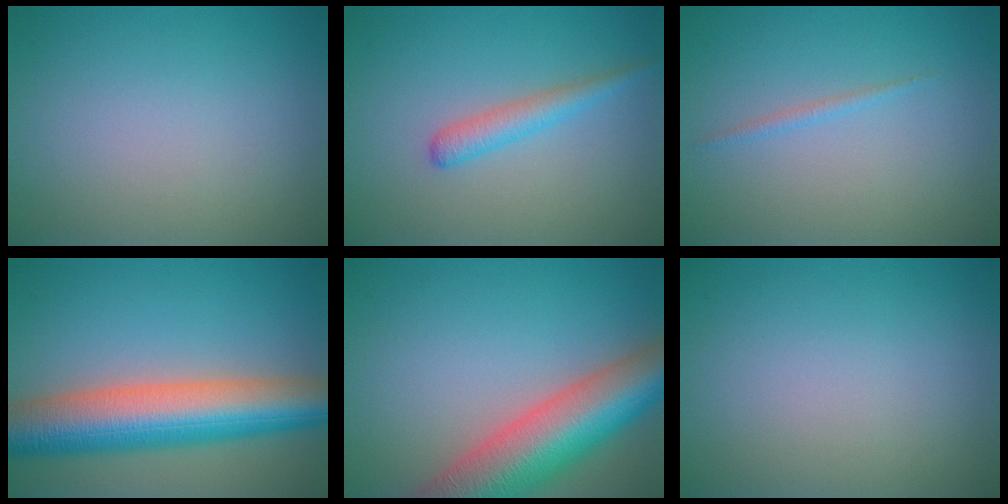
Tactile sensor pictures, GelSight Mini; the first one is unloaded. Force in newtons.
{"total": 2.2, "press": 2.2, "slide": 0.0}
{"total": 0.8, "press": 0.8, "slide": 0.1}
{"total": 10.8, "press": 10.8, "slide": 0.4}
{"total": 11.2, "press": 11.2, "slide": 0.6}
{"total": 0.0}